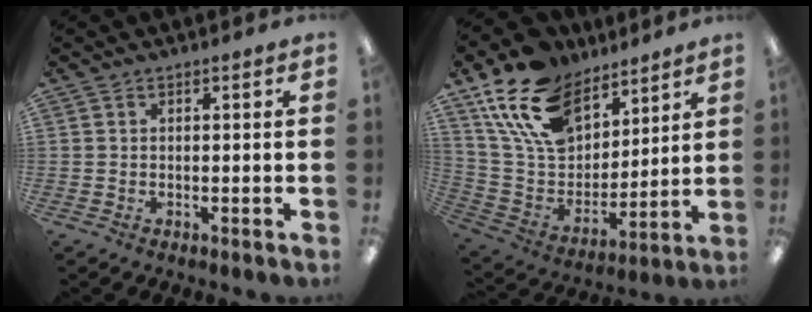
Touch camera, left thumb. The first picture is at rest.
{"total": 20.1, "force": [13.1, 11.9, 9.5], "torque": [-0.192, -0.065, 0.248]}